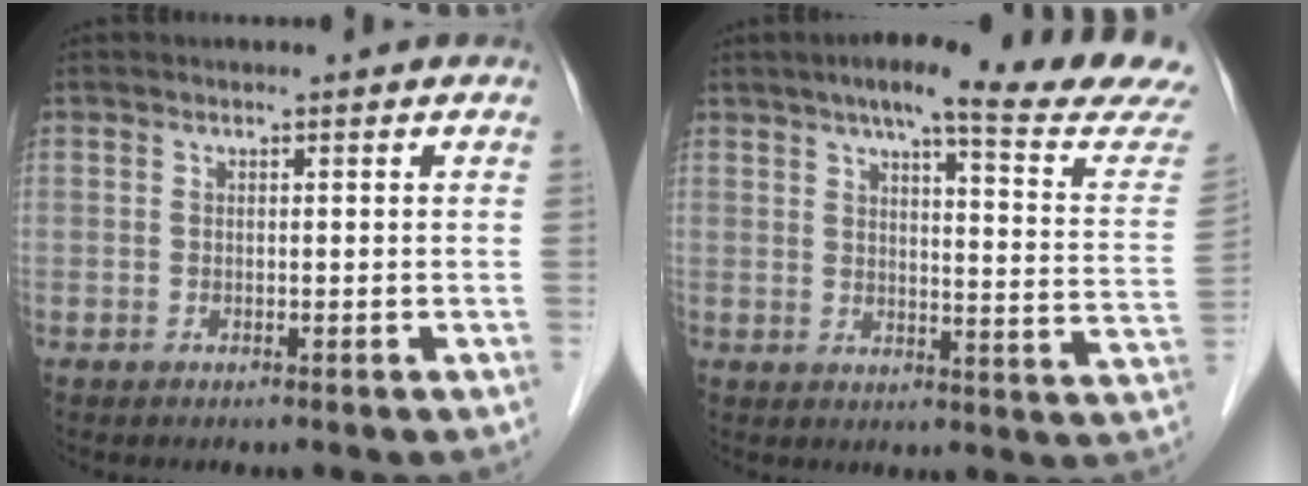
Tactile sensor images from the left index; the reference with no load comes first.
{"total": 19.6, "force": [17.3, -0.2, 9.2], "torque": [-0.123, -0.049, 0.202]}